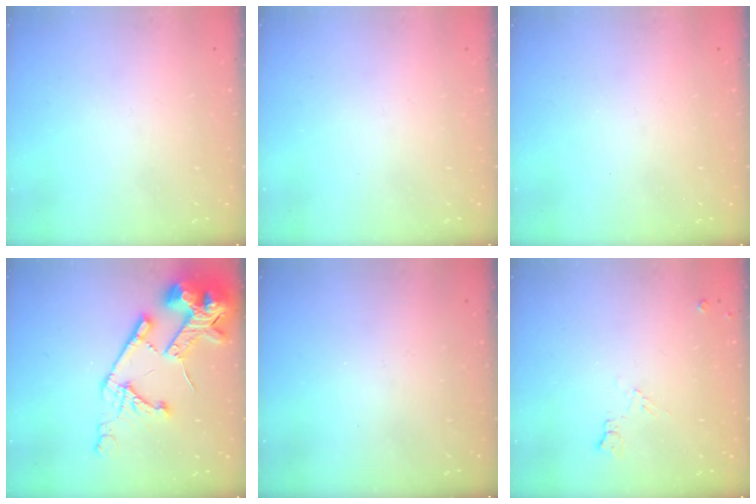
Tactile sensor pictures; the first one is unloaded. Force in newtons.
{"total": 0.0}
{"total": 0.0}
{"total": 21.1, "press": 21.0, "slide": 2.4}
{"total": 0.0}
{"total": 5.8, "press": 5.7, "slide": 0.9}